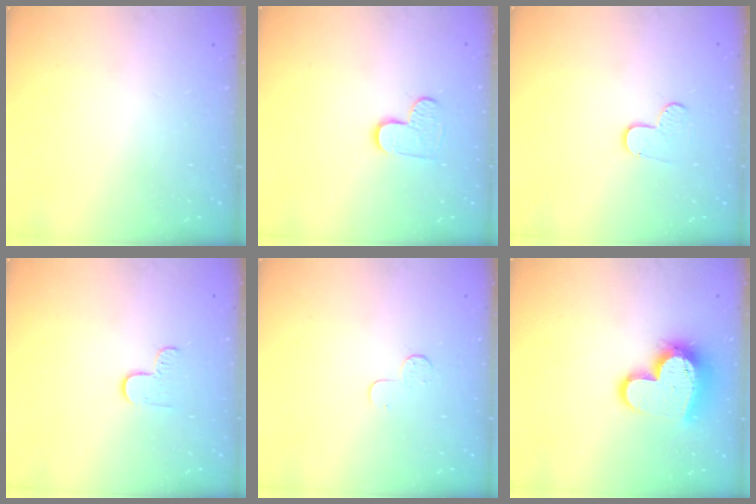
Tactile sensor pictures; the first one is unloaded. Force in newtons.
{"total": 5.9, "press": 5.9, "slide": 0.3}
{"total": 3.4, "press": 3.4, "slide": 0.3}
{"total": 4.6, "press": 4.5, "slide": 0.5}
{"total": 4.7, "press": 4.6, "slide": 0.5}
{"total": 13.7, "press": 13.6, "slide": 1.3}